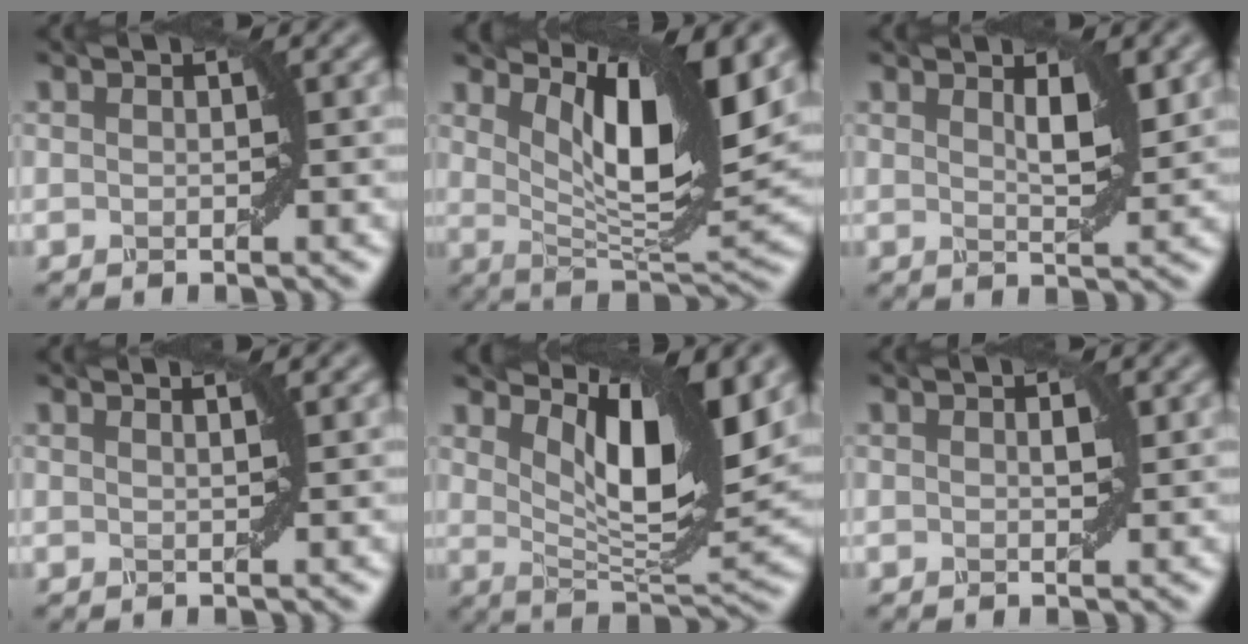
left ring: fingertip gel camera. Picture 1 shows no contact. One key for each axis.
{"total": 10.4, "fx": 4.7, "fy": 3.0, "fz": 8.7, "tx": -0.140, "ty": -0.008, "tz": 0.089}
{"total": 2.2, "fx": 1.0, "fy": 0.7, "fz": 1.9, "tx": -0.028, "ty": -0.006, "tz": 0.021}
{"total": 1.5, "fx": 1.0, "fy": 0.8, "fz": 0.8, "tx": 0.006, "ty": -0.006, "tz": -0.008}
{"total": 9.2, "fx": 4.4, "fy": 3.0, "fz": 7.5, "tx": -0.124, "ty": -0.013, "tz": 0.081}
{"total": 0.6, "fx": 0.0, "fy": 0.4, "fz": 0.5, "tx": -0.010, "ty": -0.003, "tz": 0.004}